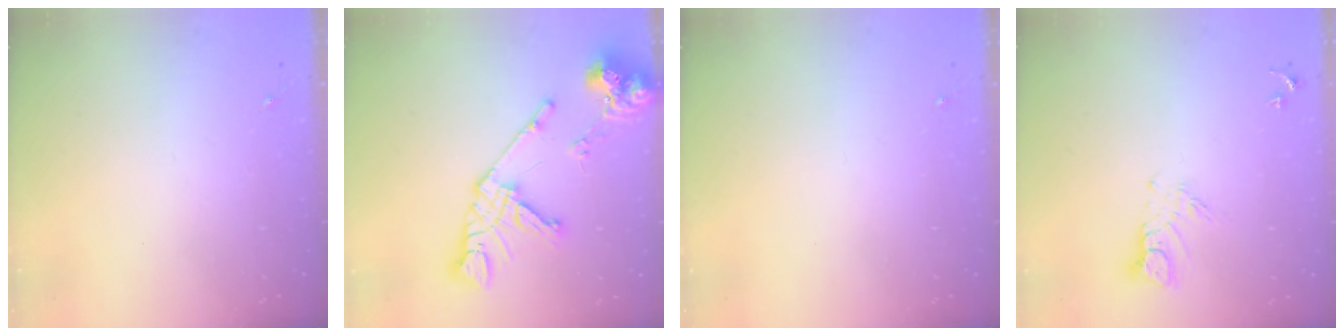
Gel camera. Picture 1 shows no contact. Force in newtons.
{"total": 17.0, "press": 16.9, "slide": 2.2}
{"total": 0.0}
{"total": 6.7, "press": 6.7, "slide": 0.6}